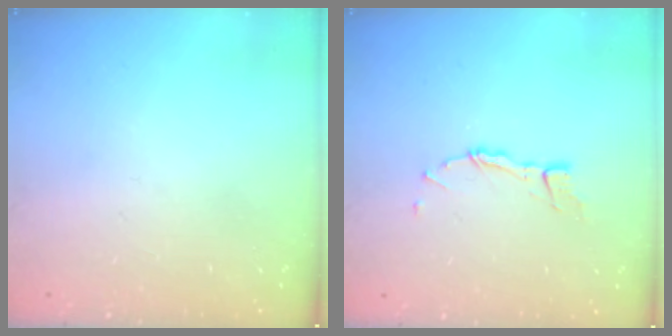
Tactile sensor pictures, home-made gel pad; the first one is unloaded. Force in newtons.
{"total": 4.8, "press": 4.8, "slide": 0.4}